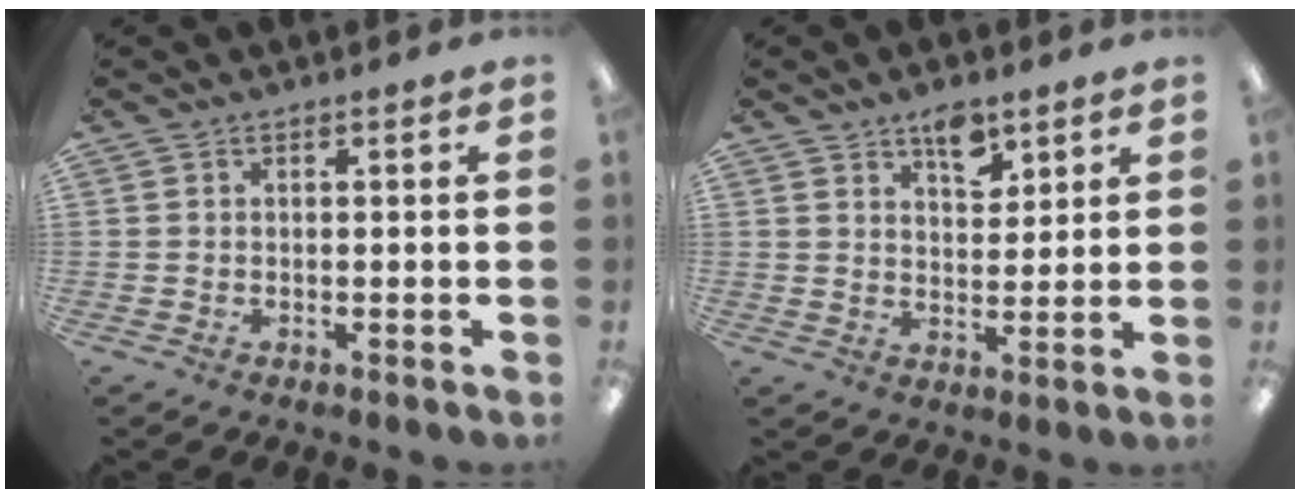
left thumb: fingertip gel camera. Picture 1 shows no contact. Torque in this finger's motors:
{"motor_torque": [0.91, 0.76, 0.49, -0.32, 0.04]}